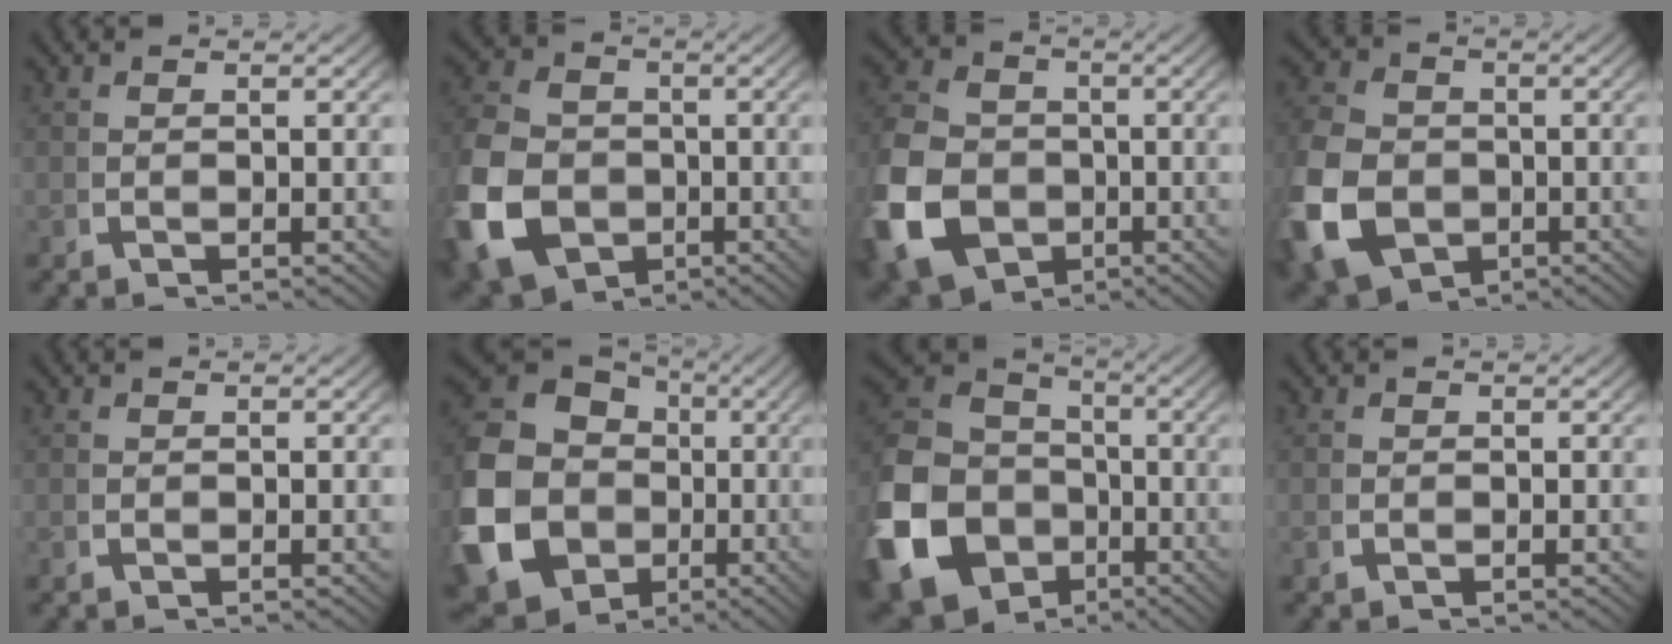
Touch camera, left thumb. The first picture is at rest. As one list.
[{"total": 13.2, "force": [-3.3, 10.5, 7.3], "torque": [-0.186, -0.058, -0.033]}, {"total": 14.9, "force": [-3.8, 12.1, 7.7], "torque": [-0.199, -0.061, -0.045]}, {"total": 11.6, "force": [-2.8, 9.0, 6.7], "torque": [-0.172, -0.054, -0.024]}, {"total": 0.0}, {"total": 19.1, "force": [-3.2, 16.4, 9.1], "torque": [-0.278, -0.086, -0.031]}, {"total": 19.0, "force": [-4.8, 15.8, 9.5], "torque": [-0.249, -0.079, -0.058]}, {"total": 0.6, "force": [-0.2, 0.5, 0.2], "torque": [-0.010, -0.006, -0.003]}]